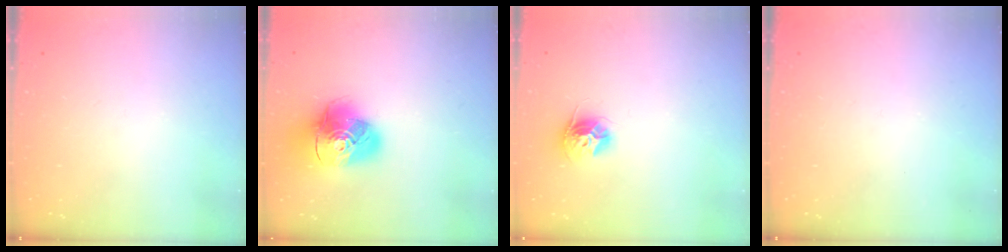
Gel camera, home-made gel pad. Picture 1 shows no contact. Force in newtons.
{"total": 16.0, "press": 15.9, "slide": 1.8}
{"total": 10.5, "press": 10.4, "slide": 0.8}
{"total": 0.0}